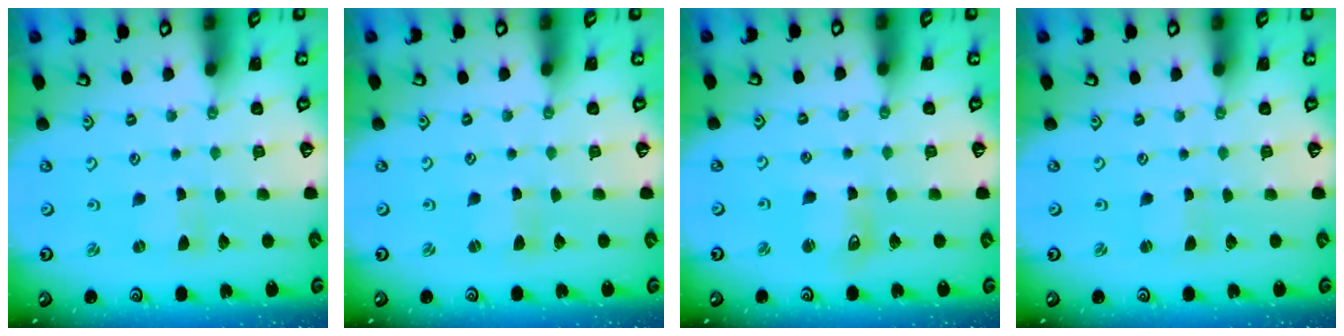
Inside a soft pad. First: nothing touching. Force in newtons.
{"total": 0.9, "press": 0.8, "slide": 0.2}
{"total": 6.5, "press": 6.4, "slide": 1.2}
{"total": 0.7, "press": 0.7, "slide": 0.0}